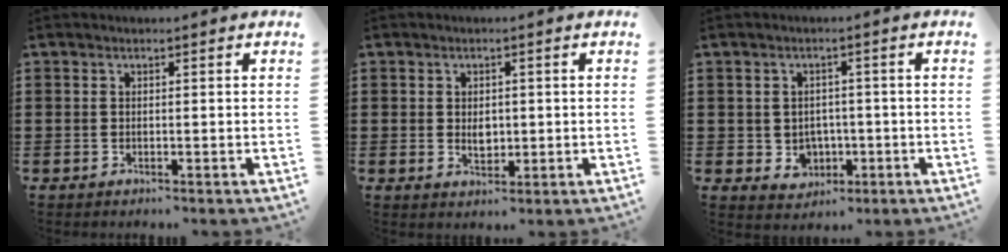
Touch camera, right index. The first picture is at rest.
{"total": 2.7, "force": [0.1, 1.8, 2.0], "torque": [-0.033, 0.002, 0.000]}
{"total": 3.2, "force": [-0.3, 3.0, 1.0], "torque": [-0.025, 0.001, -0.010]}